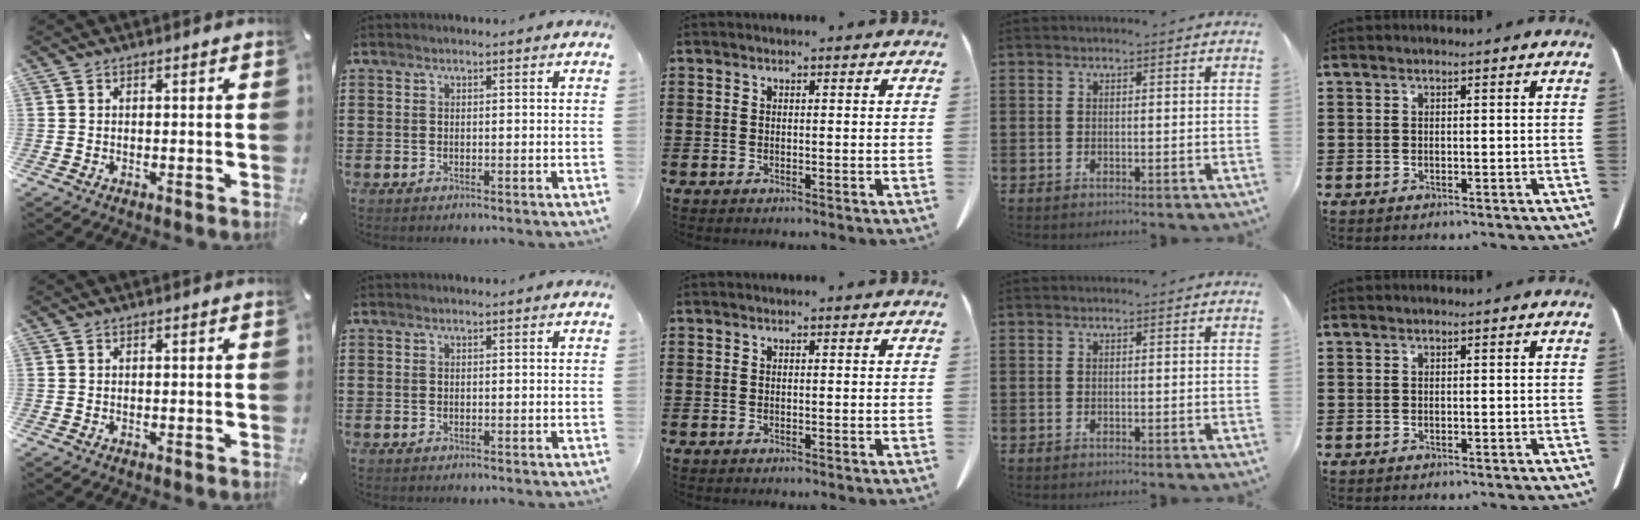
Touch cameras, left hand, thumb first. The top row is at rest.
{}